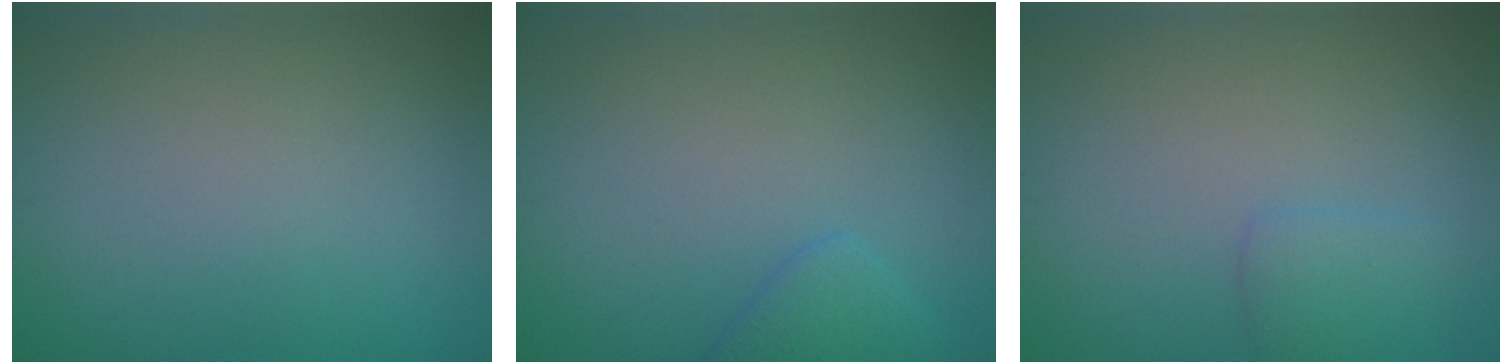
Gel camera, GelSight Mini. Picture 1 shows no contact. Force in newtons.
{"total": 2.0, "press": 1.9, "slide": 0.0}
{"total": 1.6, "press": 1.6, "slide": 0.1}